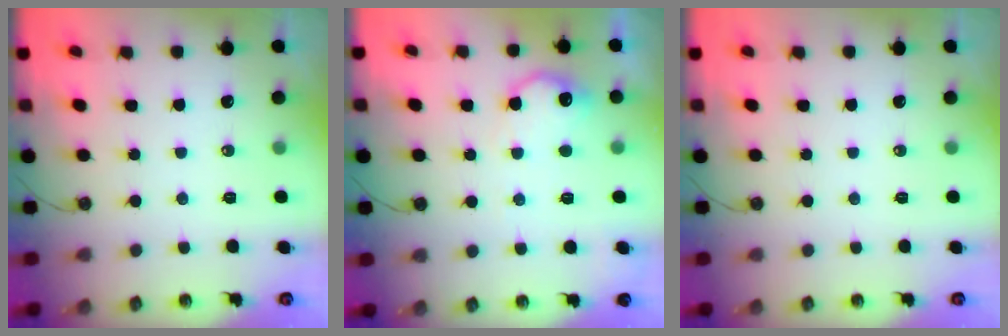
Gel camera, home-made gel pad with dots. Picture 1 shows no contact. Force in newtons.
{"total": 11.1, "press": 11.1, "slide": 0.3}
{"total": 0.0}